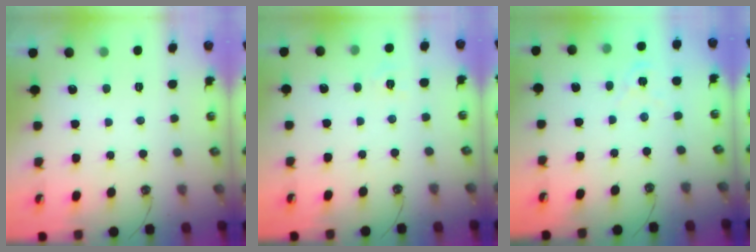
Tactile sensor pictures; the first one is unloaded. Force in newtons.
{"total": 4.2, "press": 4.2, "slide": 0.4}
{"total": 3.3, "press": 3.3, "slide": 0.5}